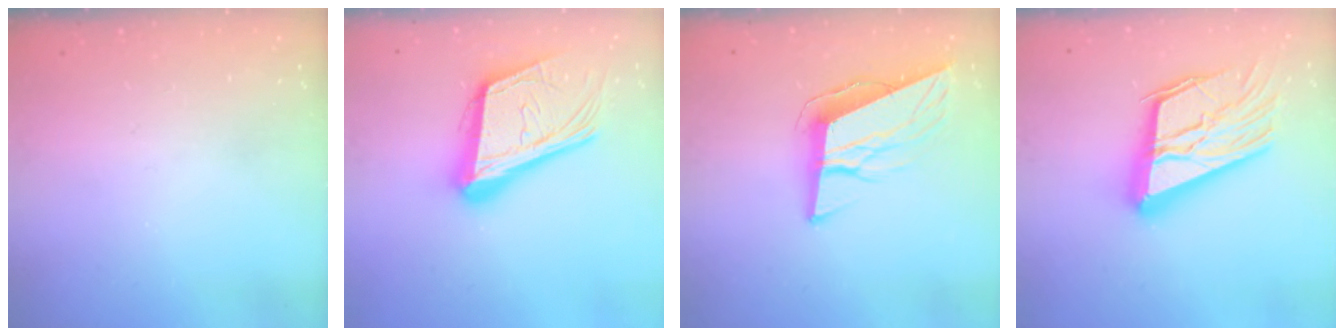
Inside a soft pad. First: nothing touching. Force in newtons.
{"total": 21.2, "press": 20.8, "slide": 4.3}
{"total": 10.5, "press": 10.3, "slide": 1.7}
{"total": 22.6, "press": 22.3, "slide": 3.2}